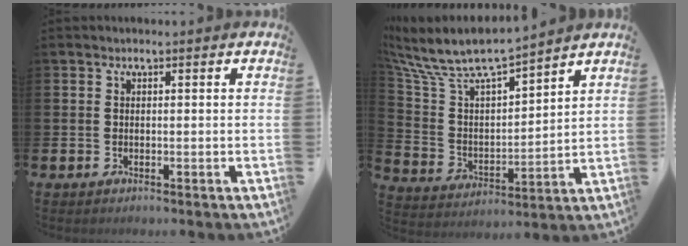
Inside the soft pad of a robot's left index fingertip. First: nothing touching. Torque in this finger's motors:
{"motor_torque": [0.02, -1.04, 0.66, 0.21]}